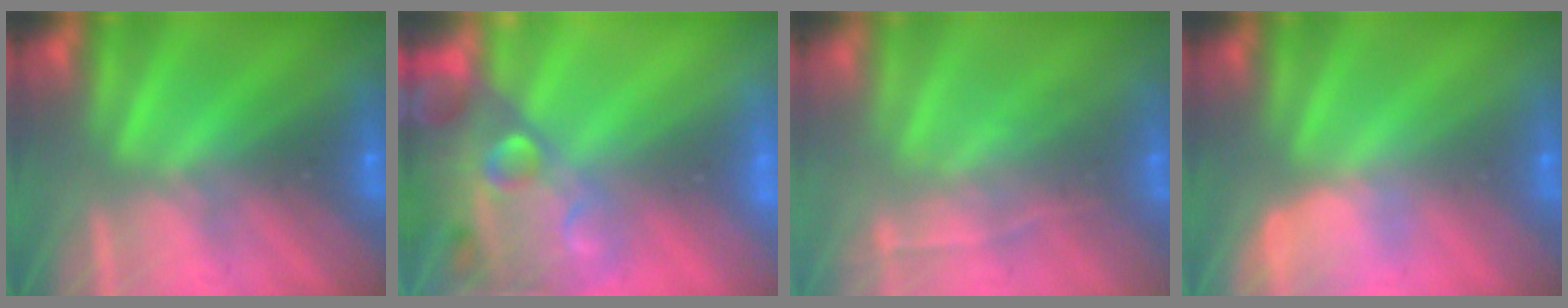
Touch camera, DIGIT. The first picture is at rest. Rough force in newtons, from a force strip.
{"total": 6.9}
{"total": 2.0}
{"total": 2.8}